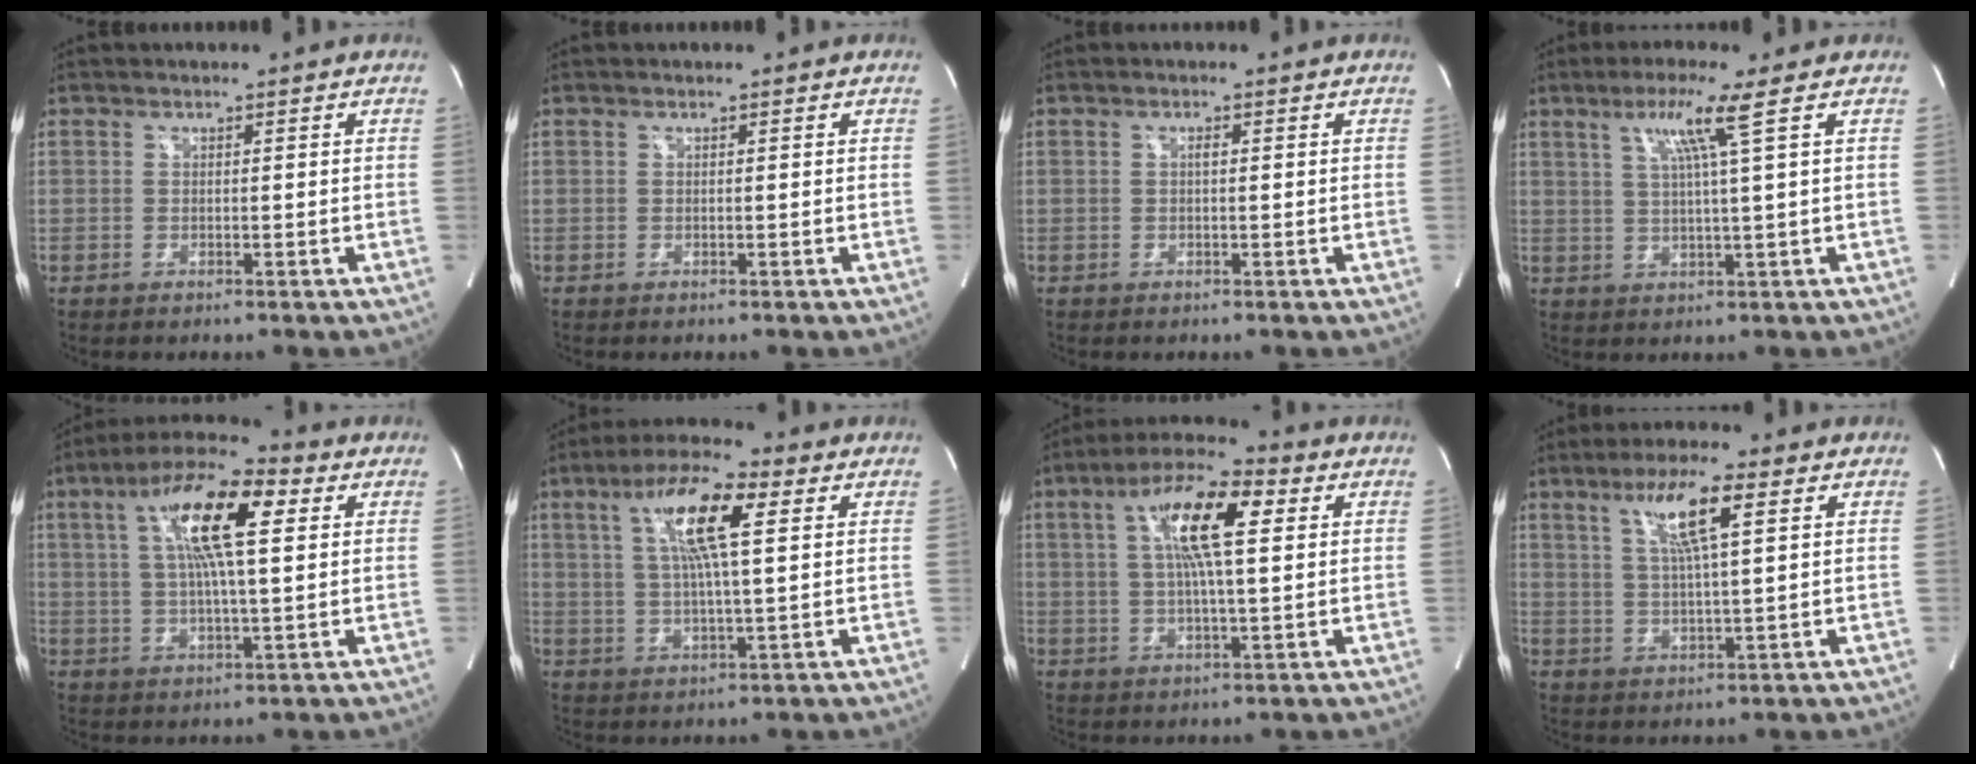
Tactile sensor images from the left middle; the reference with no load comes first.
{"total": 0.0}
{"total": 0.7, "force": [0.1, 0.0, 0.7], "torque": [-0.018, -0.001, 0.002]}
{"total": 6.5, "force": [2.9, -1.8, 5.5], "torque": [-0.110, -0.003, 0.057]}
{"total": 14.0, "force": [4.4, 2.6, 13.0], "torque": [-0.246, 0.023, 0.072]}
{"total": 11.3, "force": [3.9, 1.2, 10.6], "torque": [-0.201, 0.014, 0.068]}
{"total": 12.4, "force": [3.6, 2.2, 11.6], "torque": [-0.220, 0.020, 0.060]}
{"total": 8.4, "force": [3.8, 0.2, 7.5], "torque": [-0.145, 0.002, 0.070]}